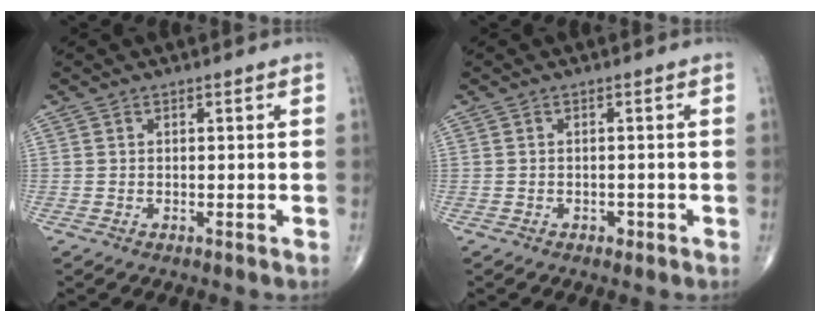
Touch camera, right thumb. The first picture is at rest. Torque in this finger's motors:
{"motor_torque": [0.50, 0.32, 0.10, -0.31, 0.02]}